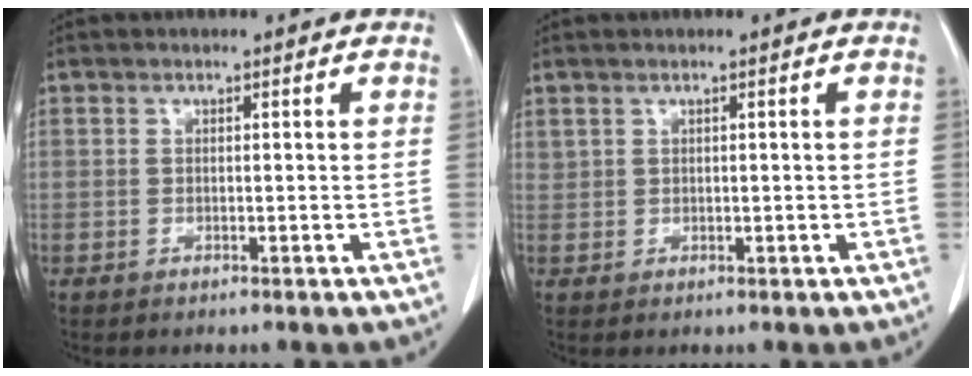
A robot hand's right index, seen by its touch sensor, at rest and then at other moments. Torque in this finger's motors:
{"motor_torque": [-0.27, 0.33, -0.06, -0.01]}